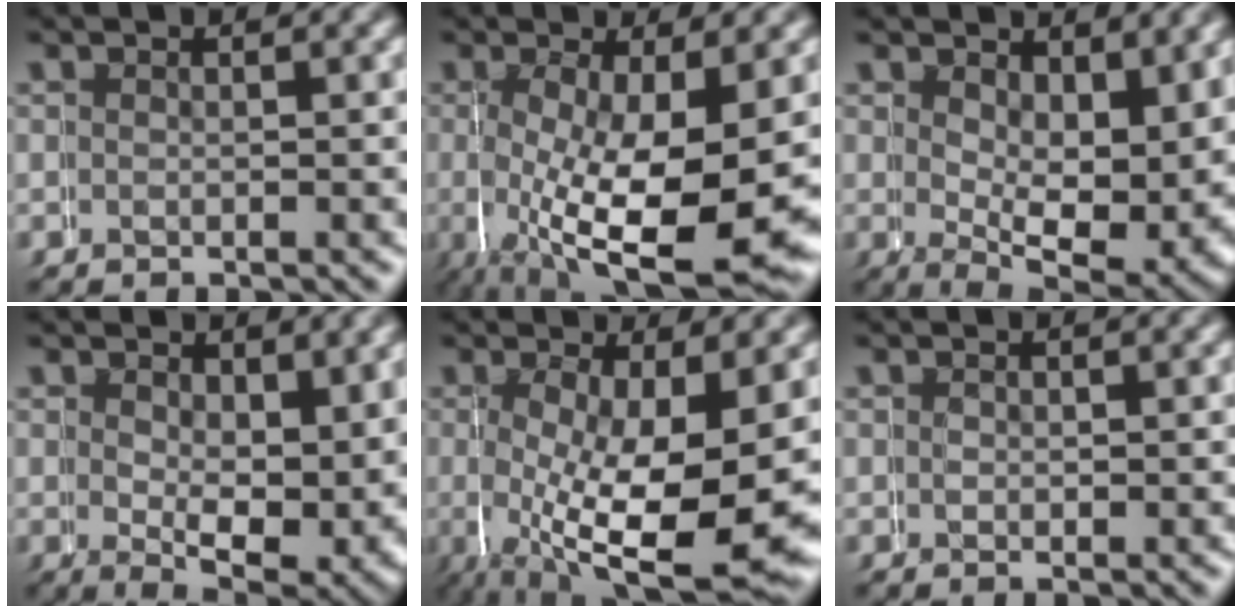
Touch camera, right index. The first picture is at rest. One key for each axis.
{"total": 11.0, "fx": -1.3, "fy": 4.5, "fz": 9.9, "tx": -0.186, "ty": -0.047, "tz": 0.008}
{"total": 8.4, "fx": 0.3, "fy": 4.3, "fz": 7.3, "tx": -0.107, "ty": -0.045, "tz": 0.024}
{"total": 6.7, "fx": 0.6, "fy": 3.2, "fz": 5.8, "tx": -0.088, "ty": -0.034, "tz": 0.025}
{"total": 11.2, "fx": -0.9, "fy": 4.6, "fz": 10.1, "tx": -0.185, "ty": -0.045, "tz": 0.012}
{"total": 0.7, "fx": 0.3, "fy": 0.4, "fz": -0.5, "tx": 0.002, "ty": -0.004, "tz": 0.004}